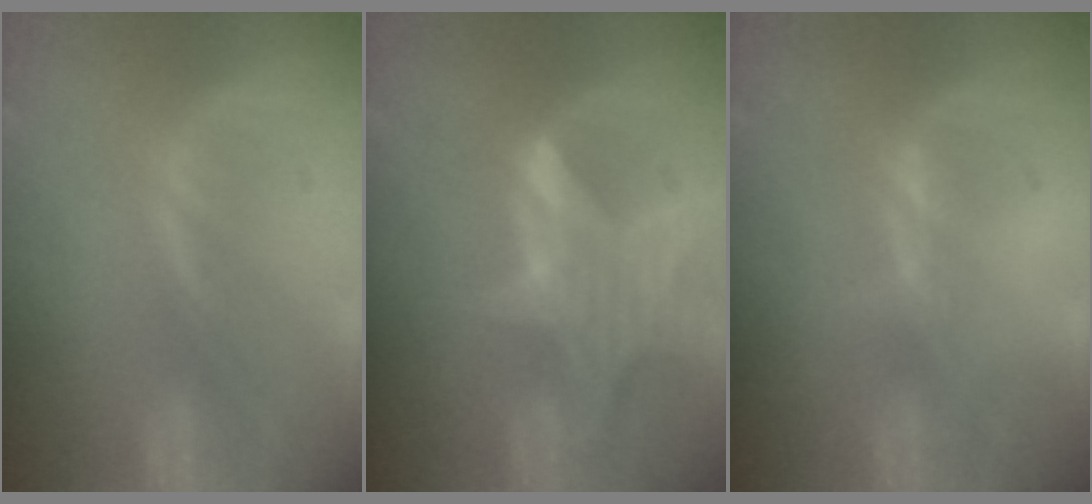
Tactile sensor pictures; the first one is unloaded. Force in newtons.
{"total": 7.9, "press": 7.2, "slide": 3.3}
{"total": 1.0, "press": 0.8, "slide": 0.5}